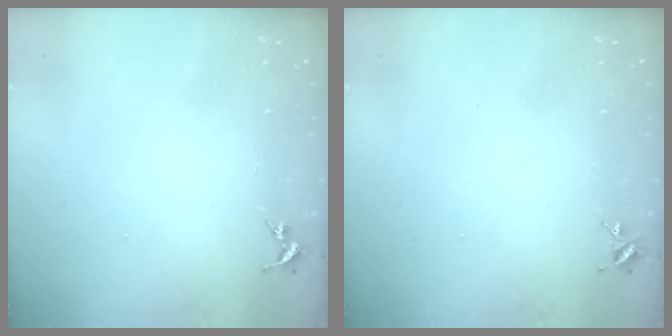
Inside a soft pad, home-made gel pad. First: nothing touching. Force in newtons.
{"total": 4.0, "press": 4.0, "slide": 0.5}